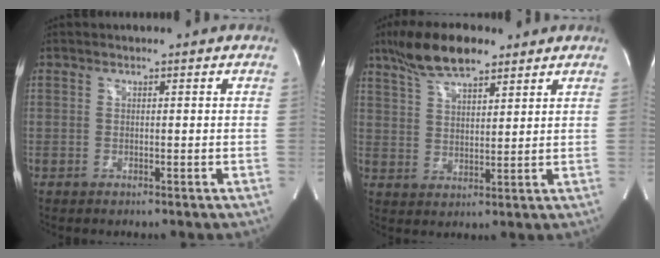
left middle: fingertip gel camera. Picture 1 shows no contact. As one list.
[{"total": 10.3, "force": [7.6, 2.9, 6.3], "torque": [-0.122, 0.016, 0.140]}]